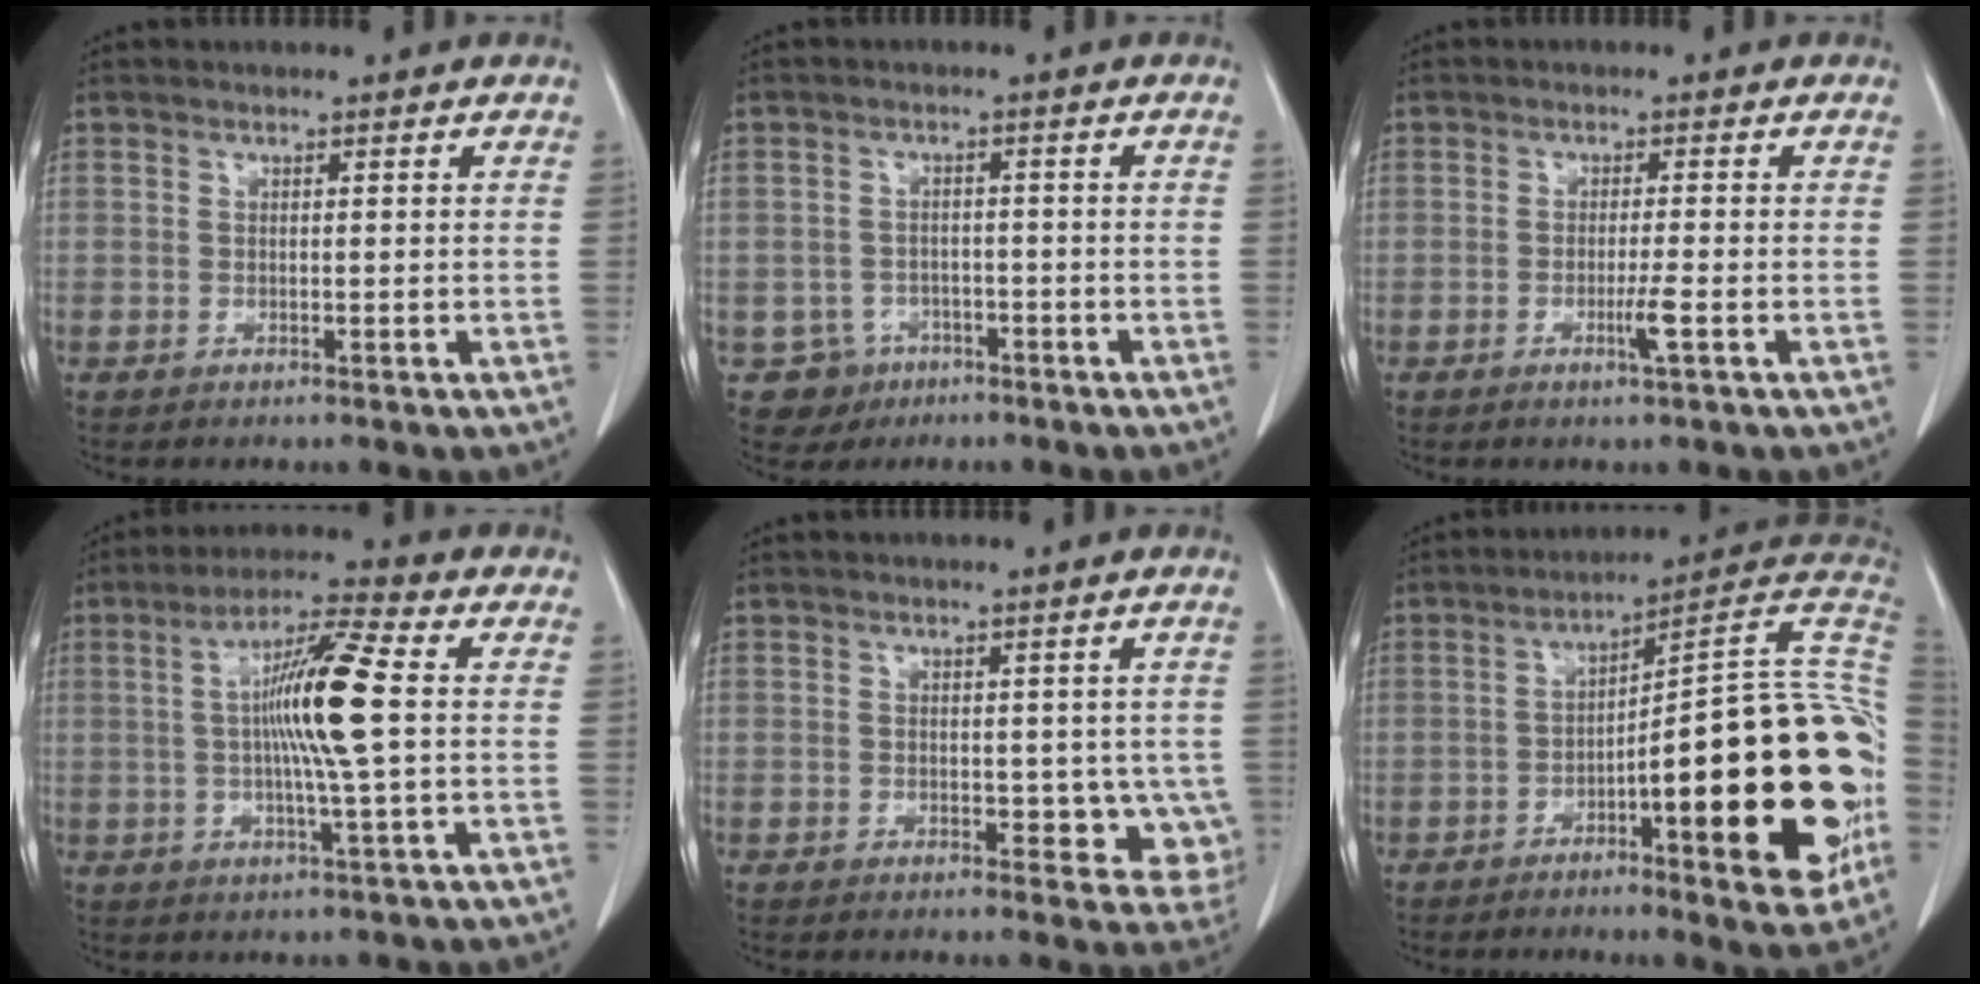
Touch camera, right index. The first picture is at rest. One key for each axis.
{"total": 4.8, "fx": -2.1, "fy": 4.3, "fz": -0.1, "tx": 0.006, "ty": 0.012, "tz": -0.026}
{"total": 2.7, "fx": -1.0, "fy": -0.4, "fz": 2.5, "tx": -0.047, "ty": -0.006, "tz": -0.019}
{"total": 11.1, "fx": 0.7, "fy": -0.4, "fz": 11.0, "tx": -0.200, "ty": 0.002, "tz": 0.006}
{"total": 5.5, "fx": -0.1, "fy": 3.6, "fz": 4.2, "tx": -0.019, "ty": 0.001, "tz": 0.004}
{"total": 25.9, "fx": -5.4, "fy": 3.9, "fz": 25.0, "tx": -0.266, "ty": 0.022, "tz": -0.070}